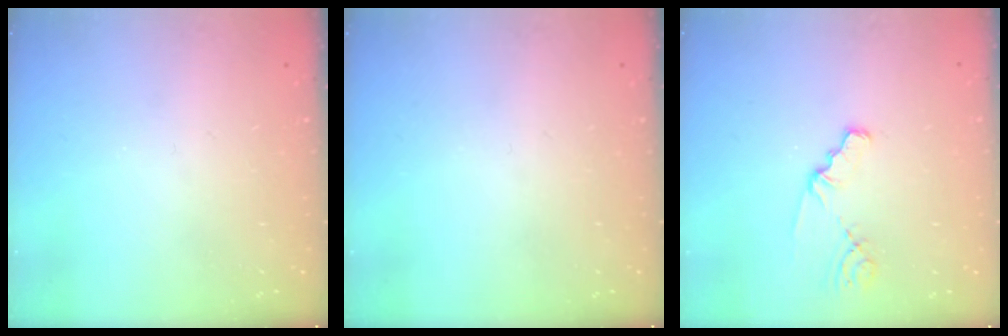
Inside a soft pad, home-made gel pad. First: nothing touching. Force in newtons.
{"total": 0.0}
{"total": 1.8, "press": 1.8, "slide": 0.3}